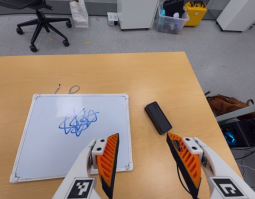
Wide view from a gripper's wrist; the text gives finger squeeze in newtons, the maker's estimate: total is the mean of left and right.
{"total": 0.0}